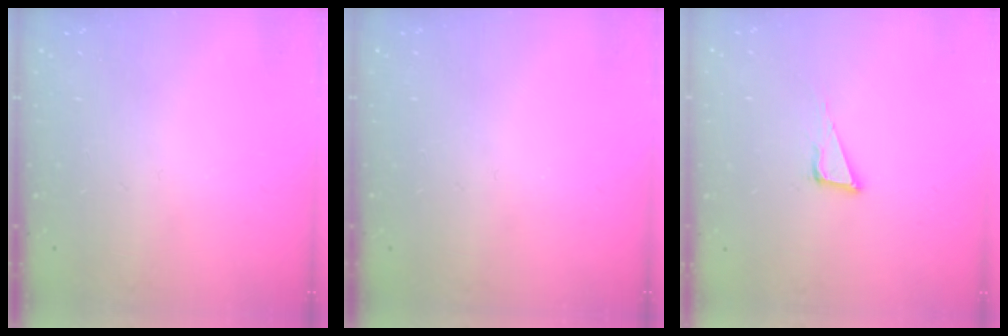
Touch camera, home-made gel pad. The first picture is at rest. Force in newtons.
{"total": 0.0}
{"total": 5.5, "press": 4.7, "slide": 2.8}